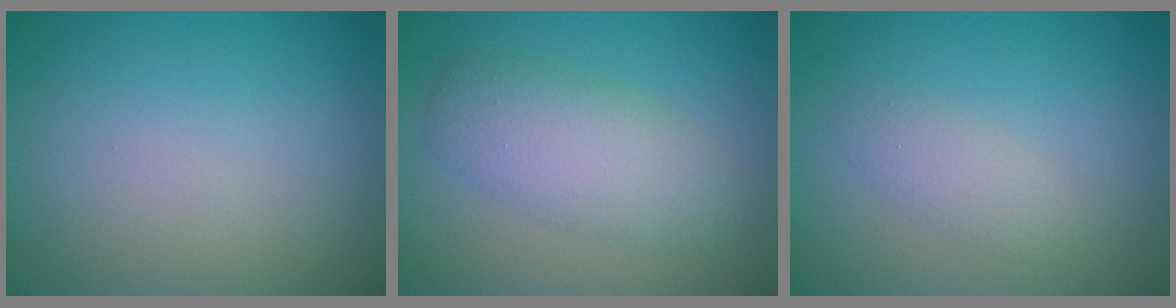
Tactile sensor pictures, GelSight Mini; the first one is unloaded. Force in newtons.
{"total": 4.7, "press": 4.7, "slide": 0.2}
{"total": 1.6, "press": 1.6, "slide": 0.1}